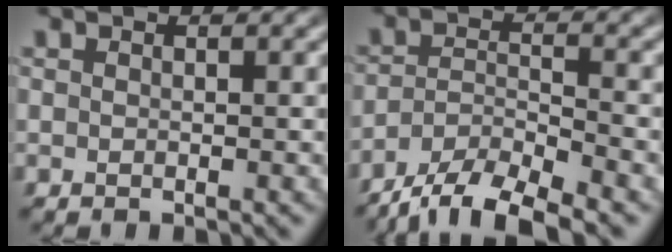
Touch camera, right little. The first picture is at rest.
{"total": 7.4, "force": [-5.5, 3.3, 3.7], "torque": [-0.055, -0.017, -0.087]}